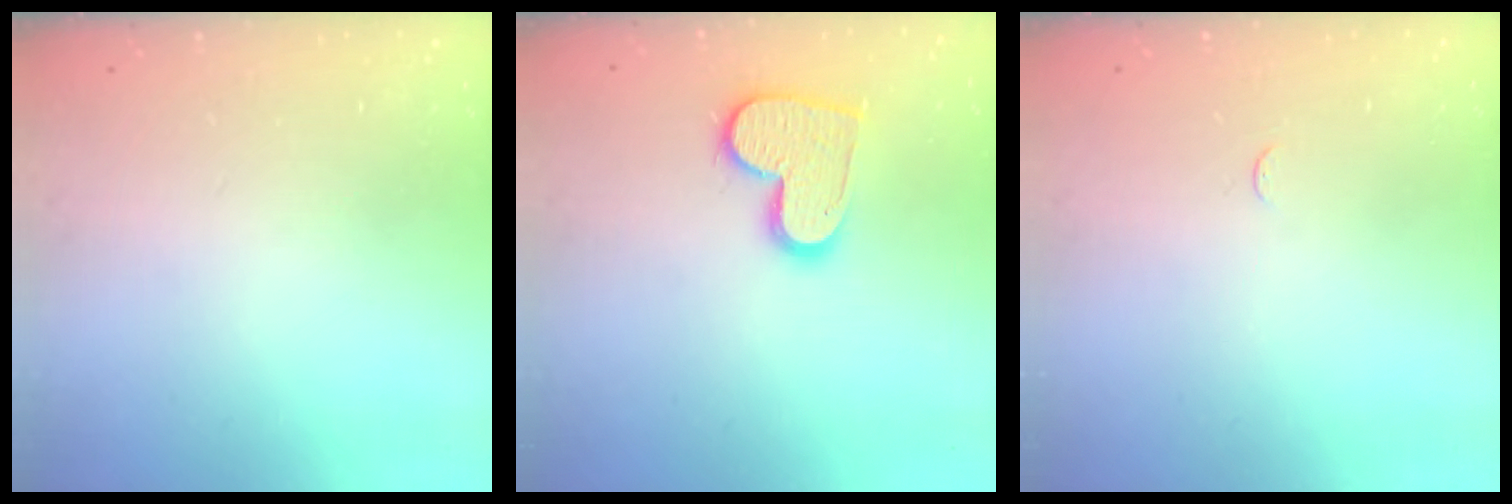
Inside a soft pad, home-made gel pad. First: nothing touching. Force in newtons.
{"total": 13.8, "press": 13.8, "slide": 1.0}
{"total": 2.9, "press": 2.8, "slide": 0.4}